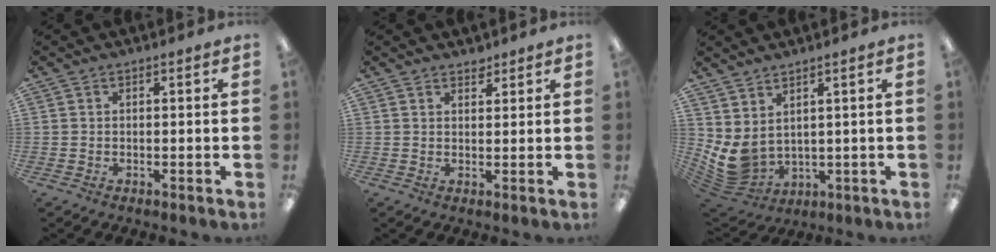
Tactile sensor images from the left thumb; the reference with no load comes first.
{"total": 2.1, "force": [2.0, 0.7, 0.1], "torque": [0.004, -0.011, 0.037]}
{"total": 6.6, "force": [2.4, 4.3, 4.4], "torque": [-0.118, -0.032, 0.051]}